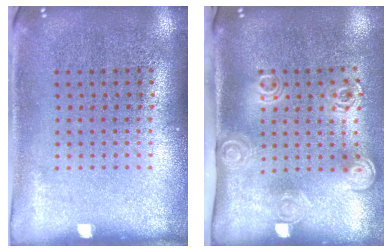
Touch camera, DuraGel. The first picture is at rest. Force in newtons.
{"total": 2.0, "press": 1.4, "slide": 1.4}